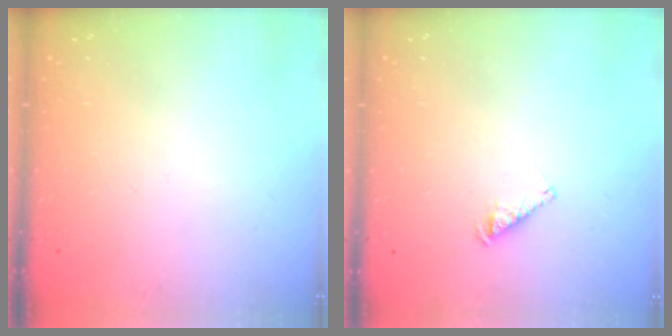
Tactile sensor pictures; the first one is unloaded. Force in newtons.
{"total": 2.8, "press": 2.8, "slide": 0.5}